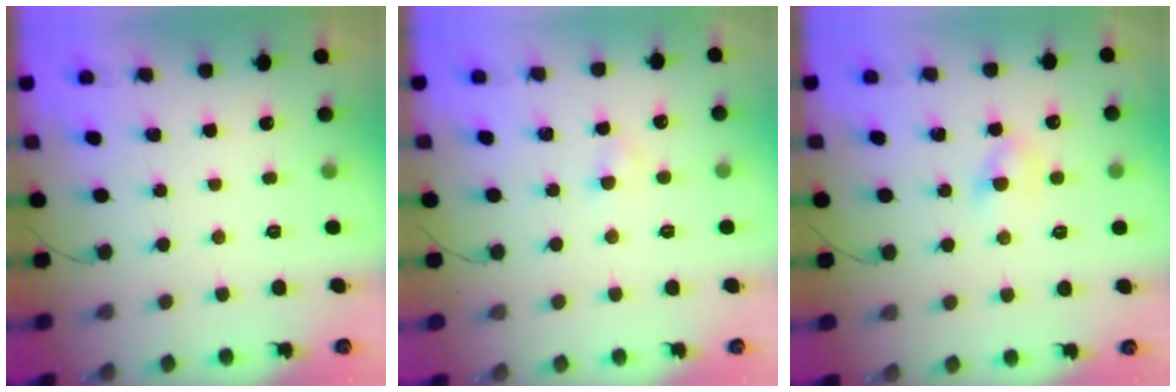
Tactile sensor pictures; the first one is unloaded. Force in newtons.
{"total": 2.2, "press": 2.0, "slide": 0.8}
{"total": 3.4, "press": 3.2, "slide": 1.1}